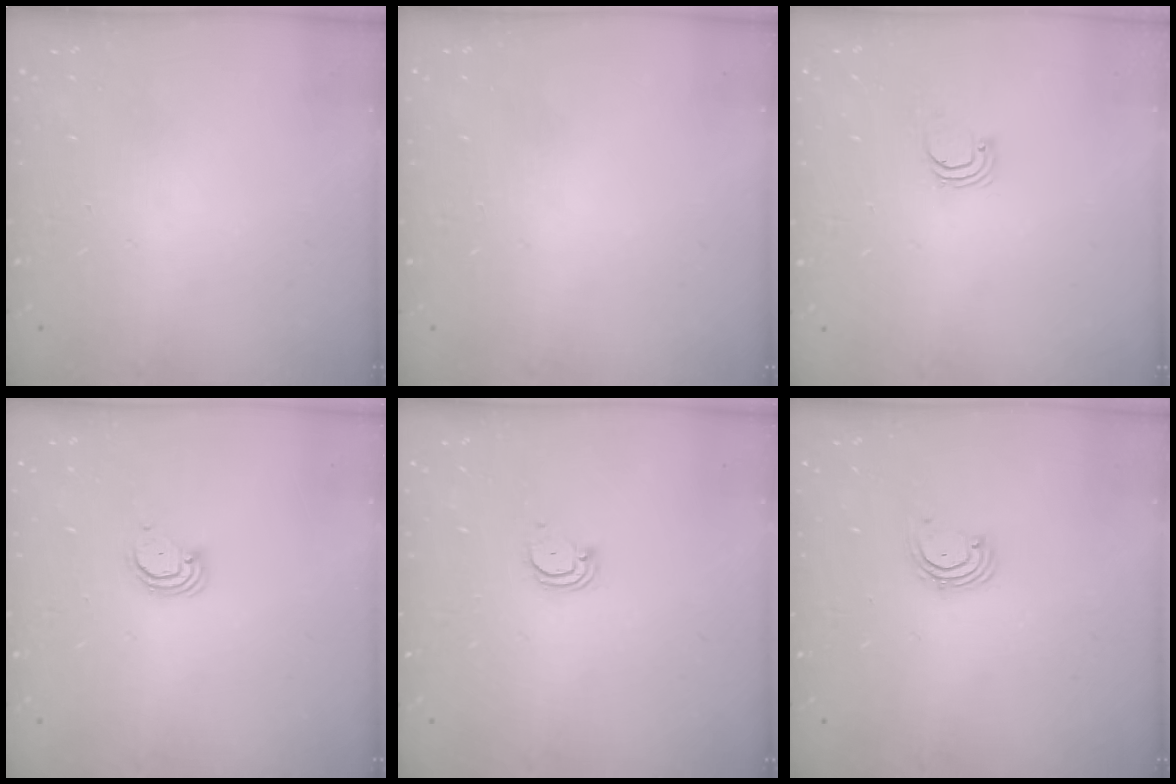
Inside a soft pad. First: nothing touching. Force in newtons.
{"total": 0.0}
{"total": 0.9, "press": 0.9, "slide": 0.1}
{"total": 3.0, "press": 3.0, "slide": 0.2}
{"total": 3.0, "press": 3.0, "slide": 0.2}
{"total": 2.0, "press": 2.0, "slide": 0.4}